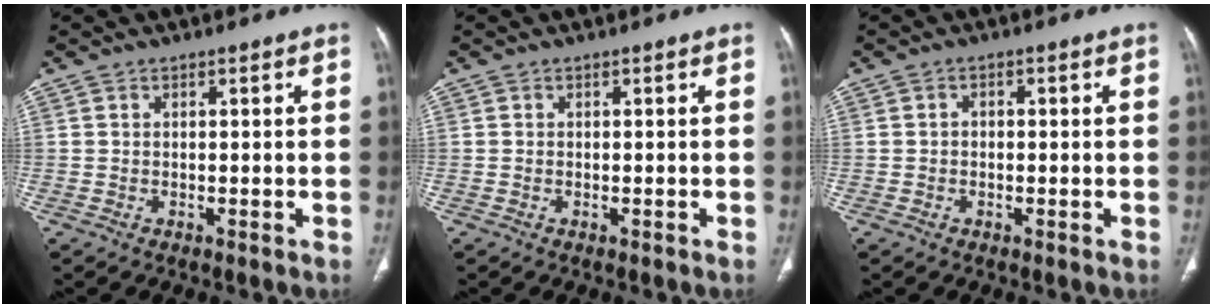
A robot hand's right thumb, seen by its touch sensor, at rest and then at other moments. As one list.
[{"total": 0.0}, {"total": 1.0, "force": [-0.1, 0.8, 0.6], "torque": [-0.004, 0.006, -0.007]}]